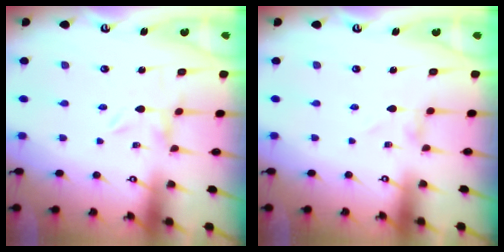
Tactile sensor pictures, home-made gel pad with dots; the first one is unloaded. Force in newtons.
{"total": 0.0}